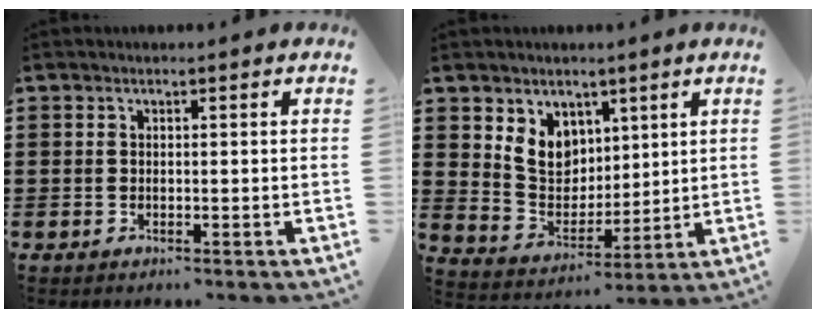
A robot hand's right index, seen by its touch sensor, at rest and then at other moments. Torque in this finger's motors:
{"motor_torque": [0.35, 0.09, 0.43, 0.10]}